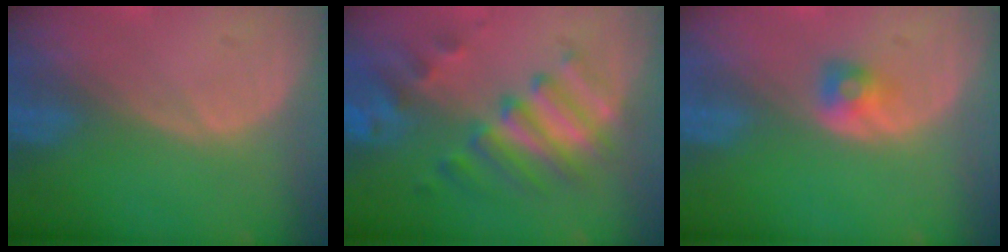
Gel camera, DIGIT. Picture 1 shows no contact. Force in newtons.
{"total": 8.8, "press": 8.1, "slide": 3.3}
{"total": 2.0, "press": 2.0, "slide": 0.3}